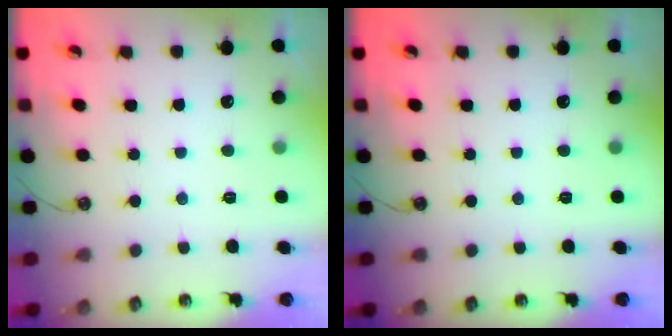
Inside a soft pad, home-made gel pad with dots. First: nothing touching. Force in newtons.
{"total": 0.0}